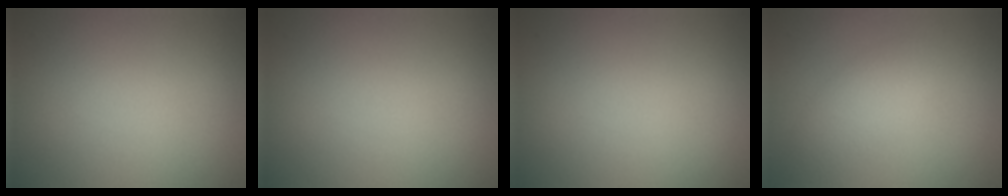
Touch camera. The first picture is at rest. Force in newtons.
{"total": 0.0}
{"total": 0.0}
{"total": 2.8, "press": 2.8, "slide": 0.2}